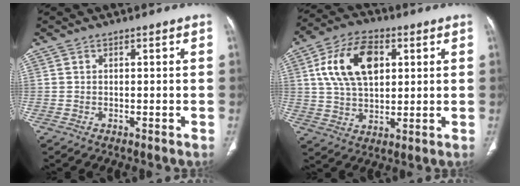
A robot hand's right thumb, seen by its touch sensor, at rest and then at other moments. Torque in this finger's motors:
{"motor_torque": [0.69, 2.34, 0.41, 0.18, 0.05]}